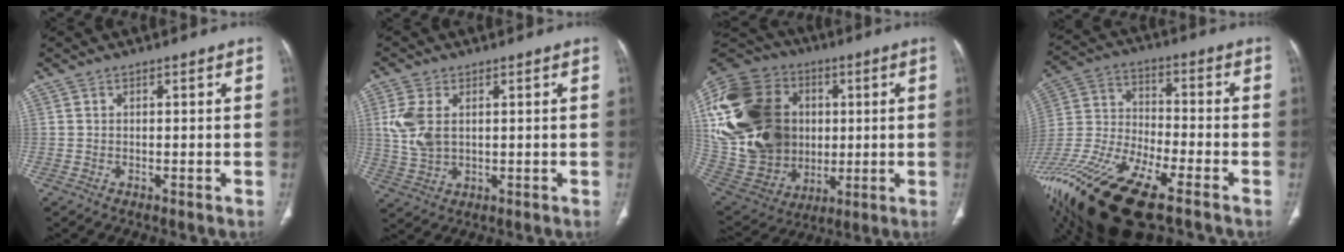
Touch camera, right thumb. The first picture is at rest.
{"total": 10.8, "force": [2.2, 6.2, 8.5], "torque": [-0.209, -0.004, 0.053]}
{"total": 35.5, "force": [5.2, 26.9, 22.7], "torque": [-0.502, 0.041, 0.114]}
{"total": 27.2, "force": [-17.5, 9.5, 18.5], "torque": [-0.461, -0.009, -0.321]}